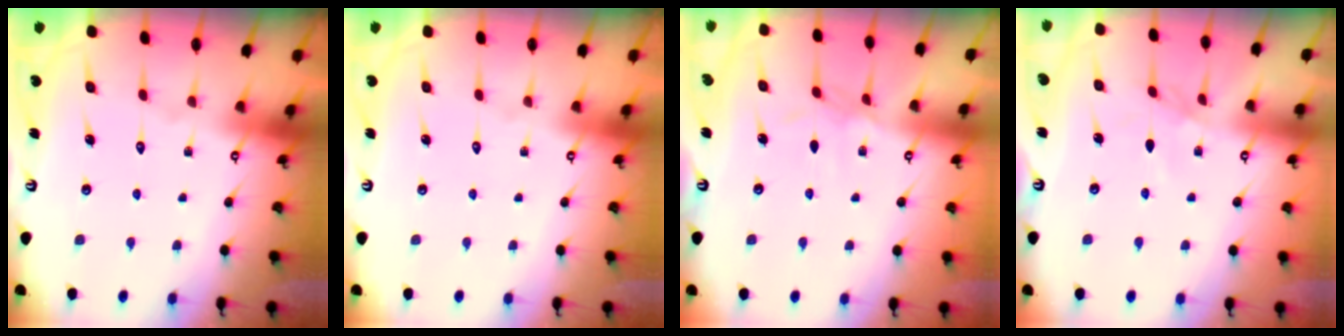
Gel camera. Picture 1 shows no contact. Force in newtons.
{"total": 0.0}
{"total": 2.5, "press": 2.4, "slide": 0.6}
{"total": 2.1, "press": 2.0, "slide": 0.4}